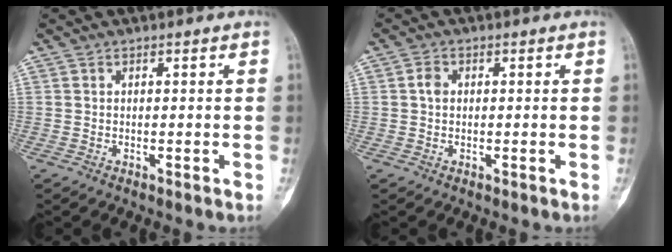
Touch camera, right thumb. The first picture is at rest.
{"total": 2.2, "force": [0.3, 1.7, 1.3], "torque": [-0.019, 0.003, 0.002]}